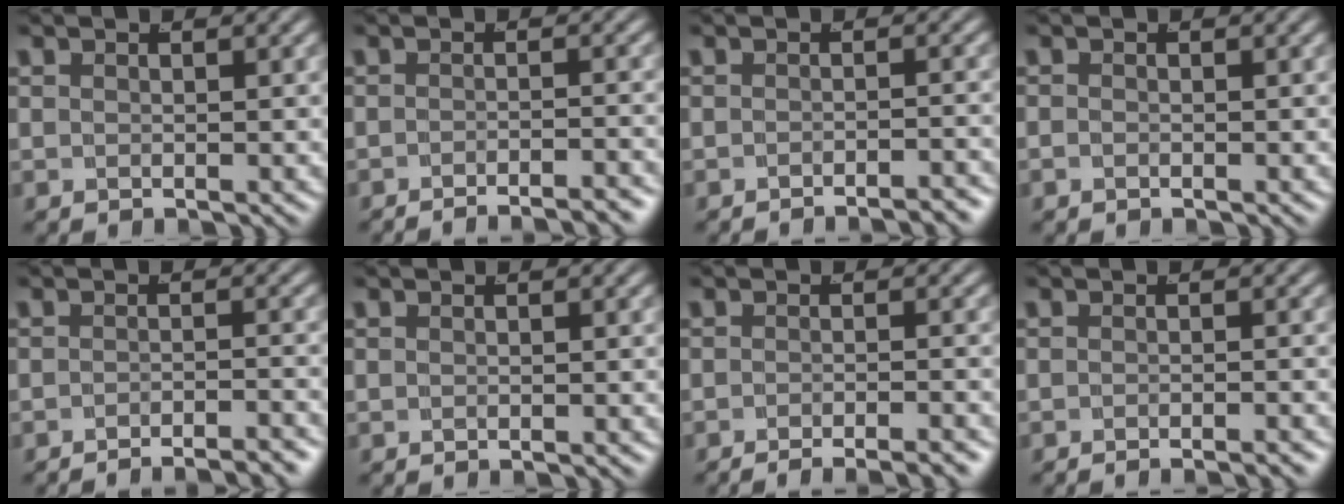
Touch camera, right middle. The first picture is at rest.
{"total": 4.2, "force": [-4.1, 0.2, 1.1], "torque": [0.000, 0.000, -0.067]}
{"total": 3.0, "force": [-2.9, 0.0, 0.7], "torque": [-0.003, 0.001, -0.048]}
{"total": 0.6, "force": [-0.6, 0.1, 0.1], "torque": [-0.004, -0.007, -0.007]}
{"total": 5.2, "force": [-5.1, 0.4, 1.2], "torque": [0.001, -0.003, -0.082]}
{"total": 0.5, "force": [-0.5, -0.2, 0.0], "torque": [-0.001, 0.002, -0.008]}
{"total": 4.8, "force": [-4.5, 0.5, 1.5], "torque": [-0.008, -0.003, -0.072]}
{"total": 2.1, "force": [-2.1, -0.3, 0.5], "torque": [0.000, 0.001, -0.035]}